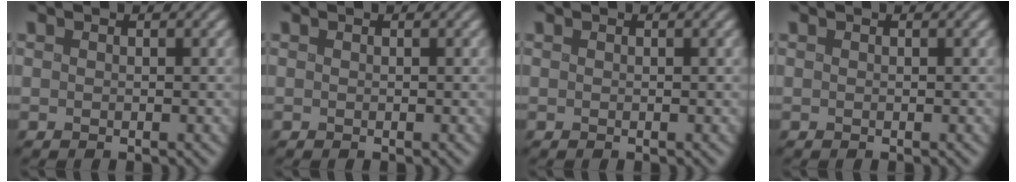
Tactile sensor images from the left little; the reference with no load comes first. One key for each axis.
{"total": 0.0}
{"total": 0.0}
{"total": 0.0}